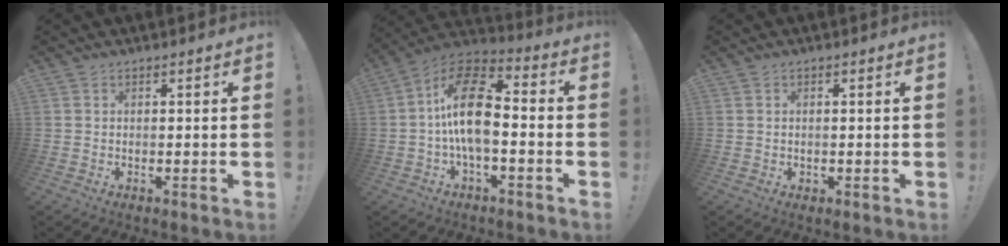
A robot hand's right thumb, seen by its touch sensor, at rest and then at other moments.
{"total": 16.4, "force": [-0.7, 8.3, 14.1], "torque": [-0.257, 0.023, -0.009]}
{"total": 0.6, "force": [0.1, 0.6, 0.1], "torque": [-0.003, 0.003, 0.002]}